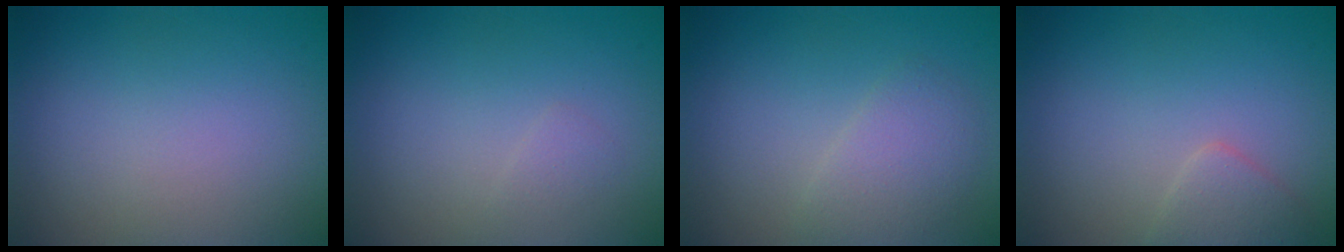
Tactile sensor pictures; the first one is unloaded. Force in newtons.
{"total": 0.7, "press": 0.7, "slide": 0.0}
{"total": 2.4, "press": 2.4, "slide": 0.2}
{"total": 1.6, "press": 1.6, "slide": 0.1}